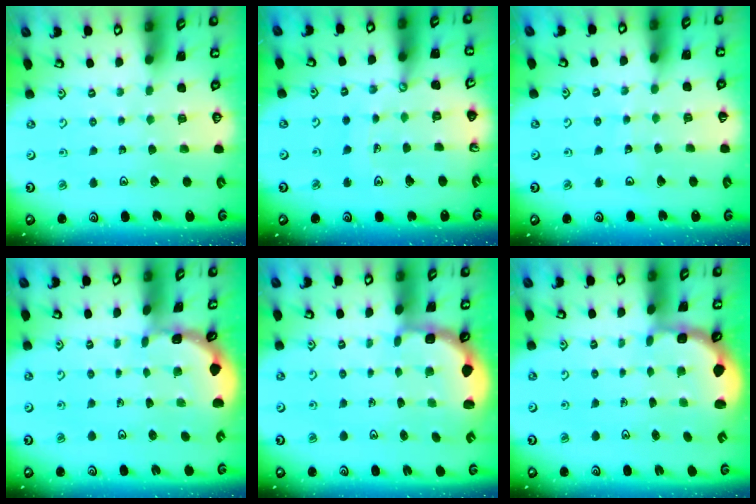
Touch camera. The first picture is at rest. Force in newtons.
{"total": 11.1, "press": 11.0, "slide": 1.3}
{"total": 3.3, "press": 3.3, "slide": 0.3}
{"total": 1.0, "press": 1.0, "slide": 0.2}
{"total": 2.5, "press": 1.9, "slide": 1.6}
{"total": 2.4, "press": 2.0, "slide": 1.3}